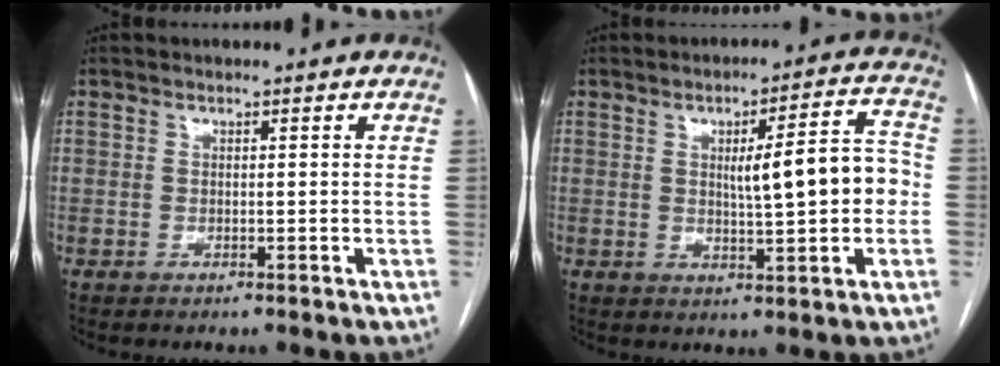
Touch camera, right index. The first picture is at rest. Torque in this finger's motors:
{"motor_torque": [0.76, 0.41, 0.38, 0.10]}